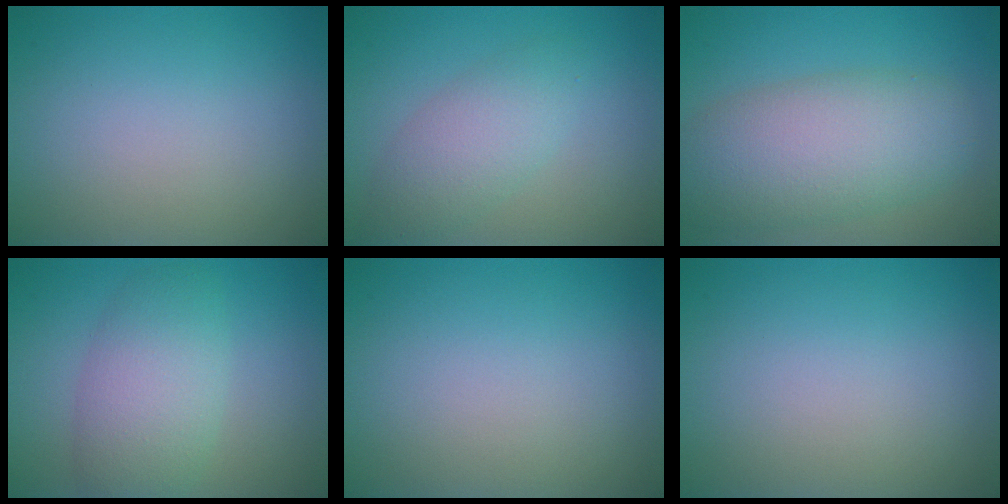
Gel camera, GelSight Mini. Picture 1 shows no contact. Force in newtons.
{"total": 3.5, "press": 3.5, "slide": 0.1}
{"total": 7.7, "press": 7.7, "slide": 0.6}
{"total": 5.3, "press": 5.3, "slide": 0.1}
{"total": 0.0}
{"total": 0.0}